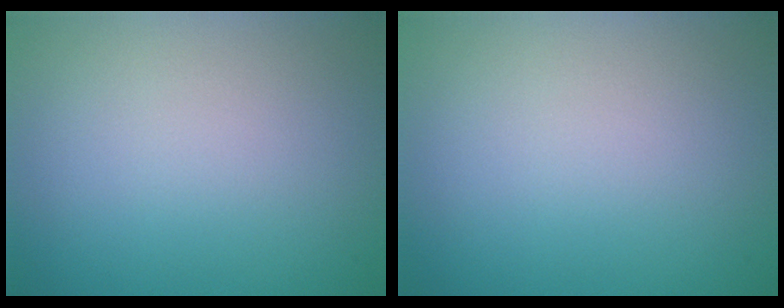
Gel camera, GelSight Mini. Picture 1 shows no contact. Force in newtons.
{"total": 0.0}